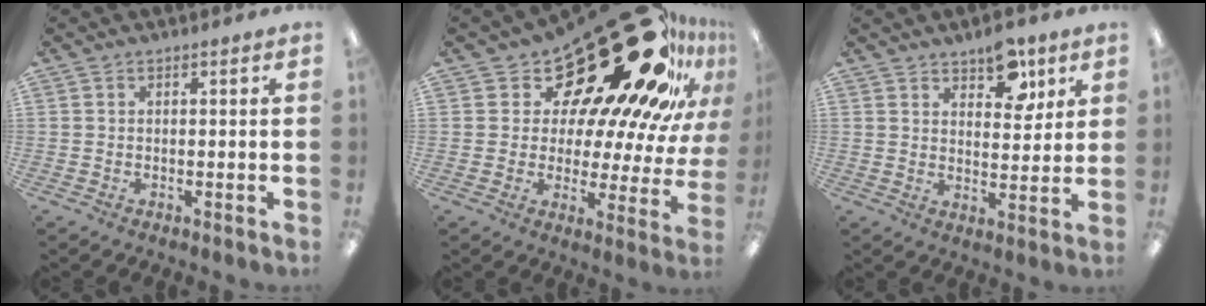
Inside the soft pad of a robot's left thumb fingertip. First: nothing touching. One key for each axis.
{"total": 28.3, "fx": 19.2, "fy": 11.4, "fz": 17.5, "tx": -0.222, "ty": -0.164, "tz": 0.341}
{"total": 8.3, "fx": 5.7, "fy": 4.4, "fz": 4.1, "tx": -0.033, "ty": -0.031, "tz": 0.095}